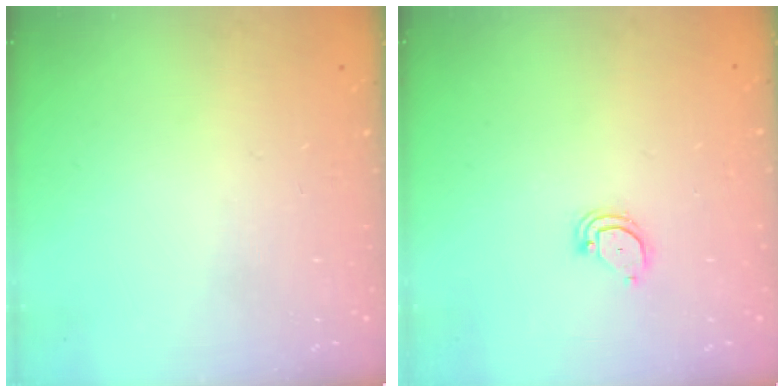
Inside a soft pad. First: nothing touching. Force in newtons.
{"total": 2.9, "press": 2.9, "slide": 0.2}